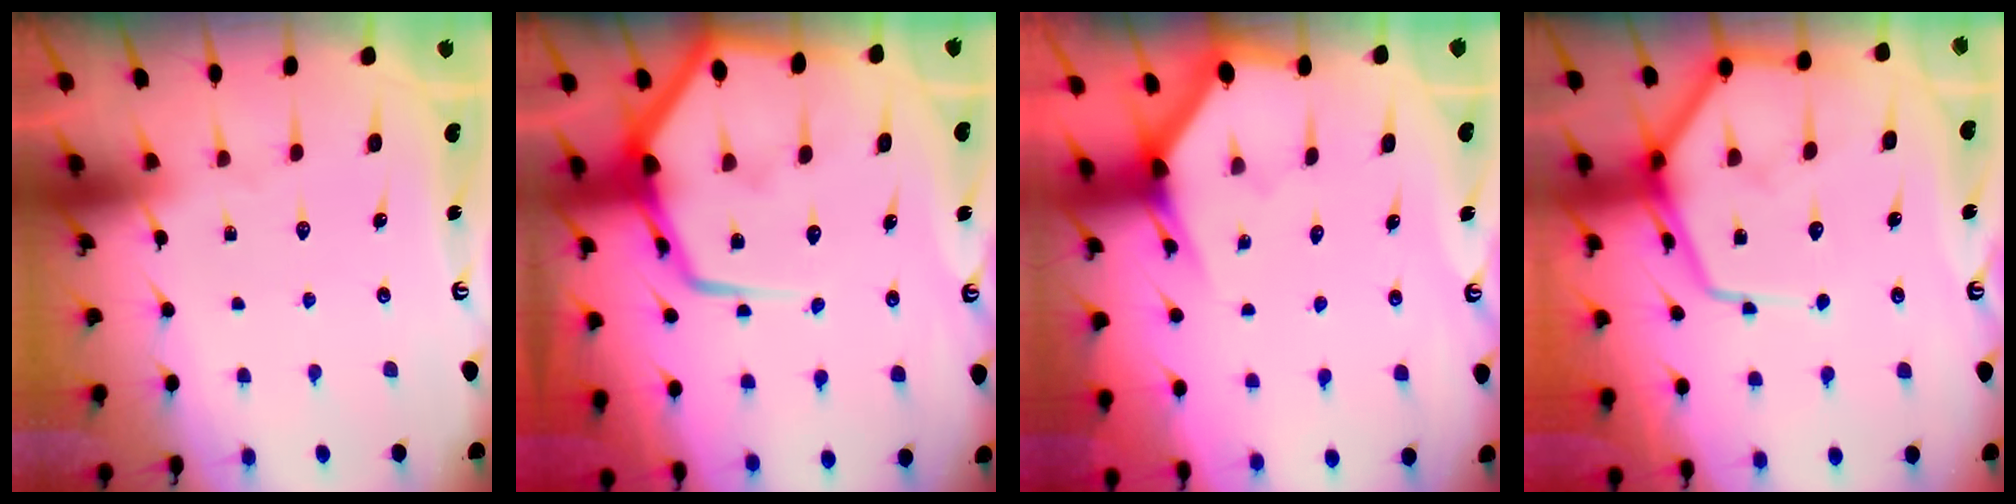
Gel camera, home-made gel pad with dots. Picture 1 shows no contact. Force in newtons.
{"total": 15.5, "press": 15.5, "slide": 1.3}
{"total": 3.1, "press": 3.1, "slide": 0.1}
{"total": 12.8, "press": 12.8, "slide": 1.0}